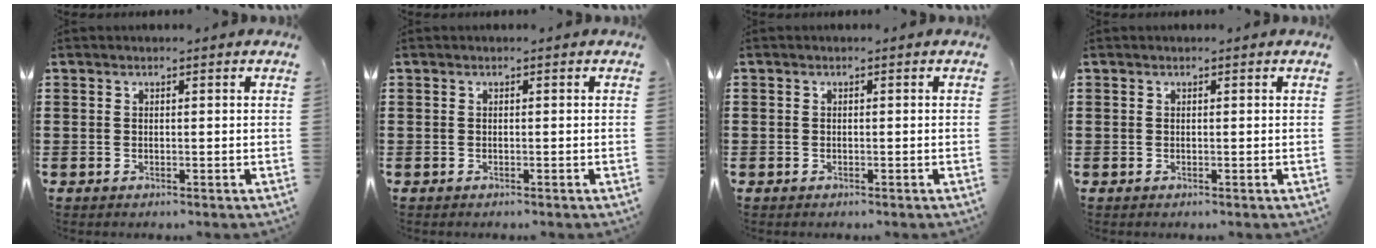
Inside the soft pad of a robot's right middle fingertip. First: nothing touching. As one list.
[{"total": 0.0}, {"total": 0.6, "force": [-0.3, 0.5, 0.1], "torque": [-0.002, 0.000, -0.007]}, {"total": 0.0}]